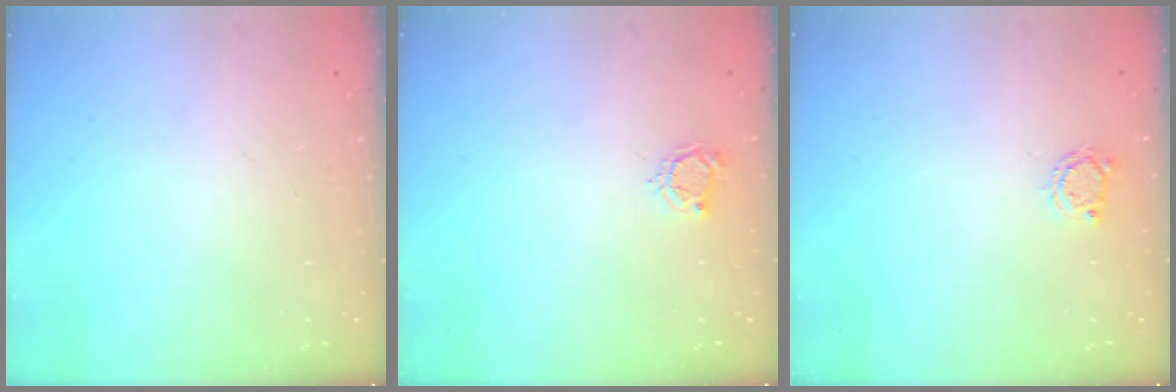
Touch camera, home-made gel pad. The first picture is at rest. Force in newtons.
{"total": 4.1, "press": 4.0, "slide": 0.4}
{"total": 2.8, "press": 2.7, "slide": 0.4}